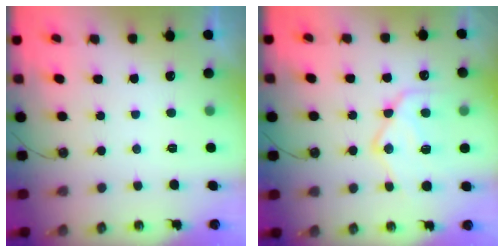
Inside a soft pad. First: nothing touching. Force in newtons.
{"total": 14.6, "press": 14.5, "slide": 0.9}